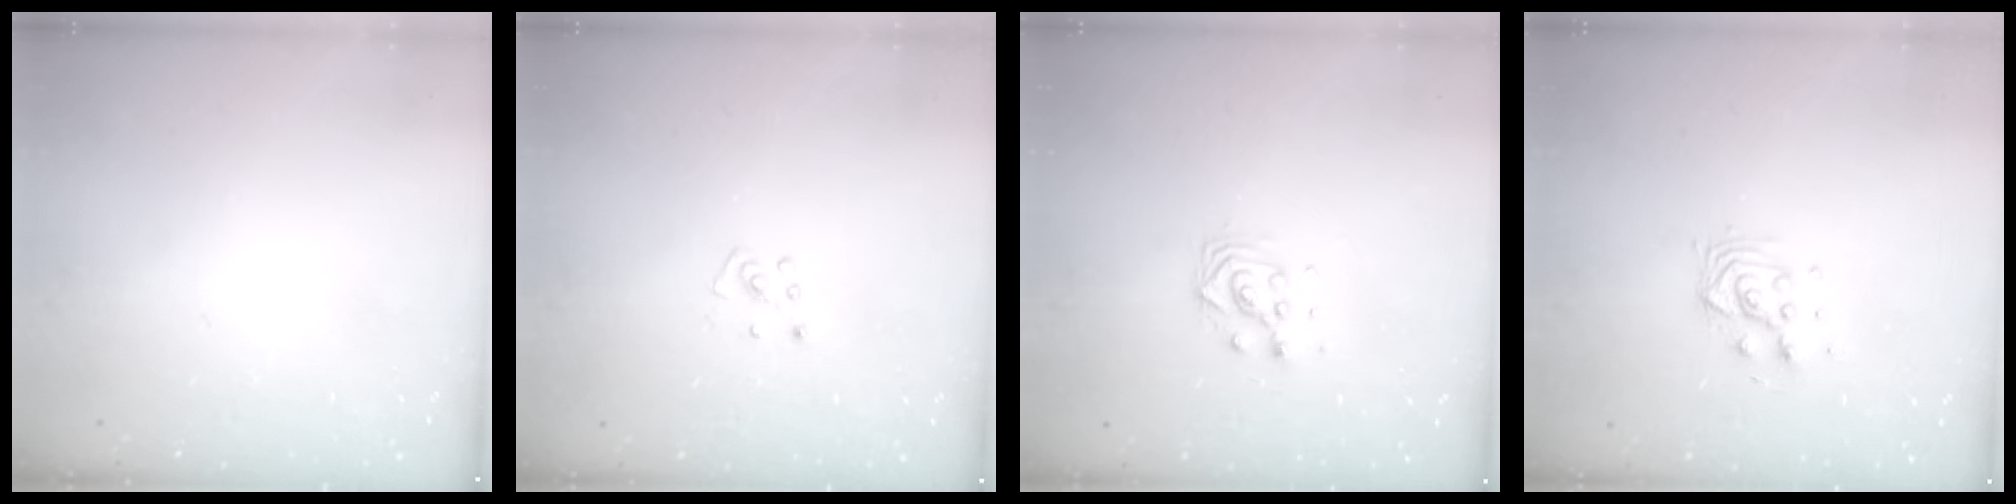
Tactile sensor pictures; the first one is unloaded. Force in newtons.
{"total": 4.4, "press": 4.4, "slide": 0.3}
{"total": 5.3, "press": 5.2, "slide": 0.2}
{"total": 5.9, "press": 5.9, "slide": 0.4}